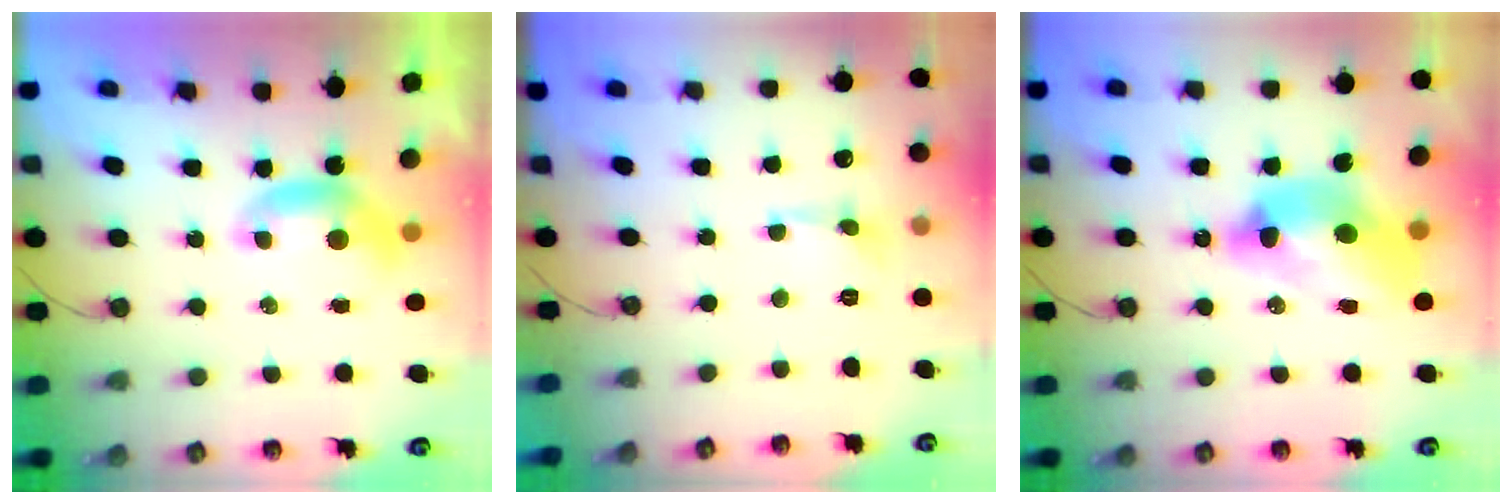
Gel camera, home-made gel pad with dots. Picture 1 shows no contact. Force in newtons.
{"total": 1.7, "press": 1.6, "slide": 0.5}
{"total": 12.7, "press": 12.7, "slide": 1.3}